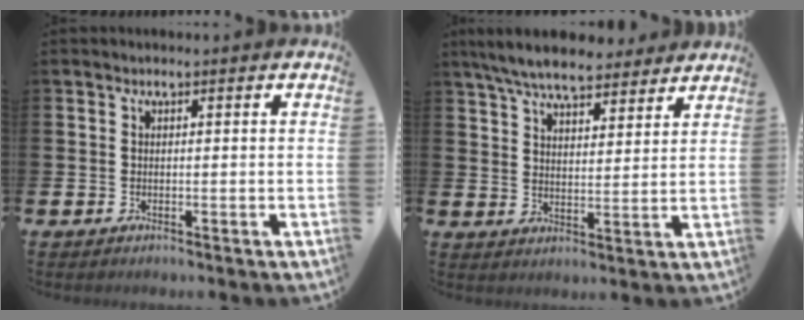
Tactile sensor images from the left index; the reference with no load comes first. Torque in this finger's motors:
{"motor_torque": [-0.17, -0.28, -0.30, 0.18]}